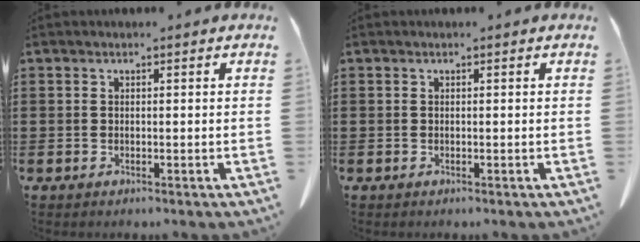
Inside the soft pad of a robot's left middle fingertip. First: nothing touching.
{"total": 0.0}